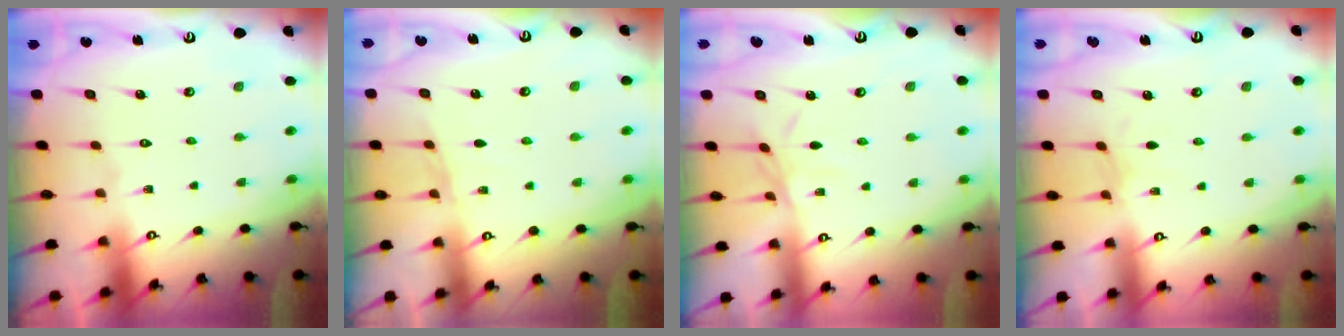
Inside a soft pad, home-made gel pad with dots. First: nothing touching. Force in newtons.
{"total": 4.8, "press": 4.8, "slide": 0.6}
{"total": 5.1, "press": 5.1, "slide": 0.6}
{"total": 3.0, "press": 3.0, "slide": 0.3}